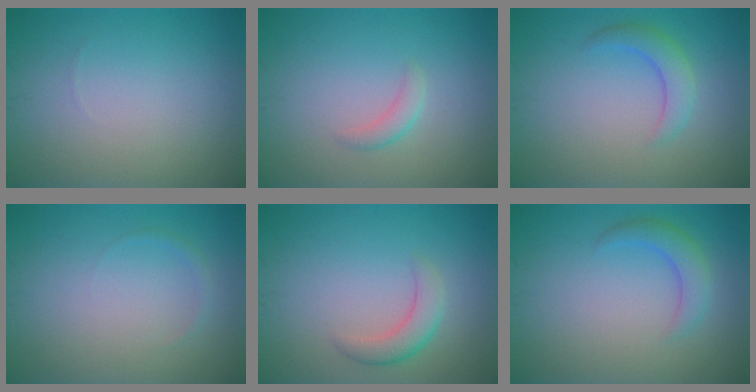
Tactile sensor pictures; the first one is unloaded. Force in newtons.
{"total": 1.3, "press": 1.3, "slide": 0.1}
{"total": 2.5, "press": 2.5, "slide": 0.2}
{"total": 0.7, "press": 0.7, "slide": 0.1}
{"total": 2.5, "press": 2.5, "slide": 0.0}
{"total": 2.5, "press": 2.5, "slide": 0.2}